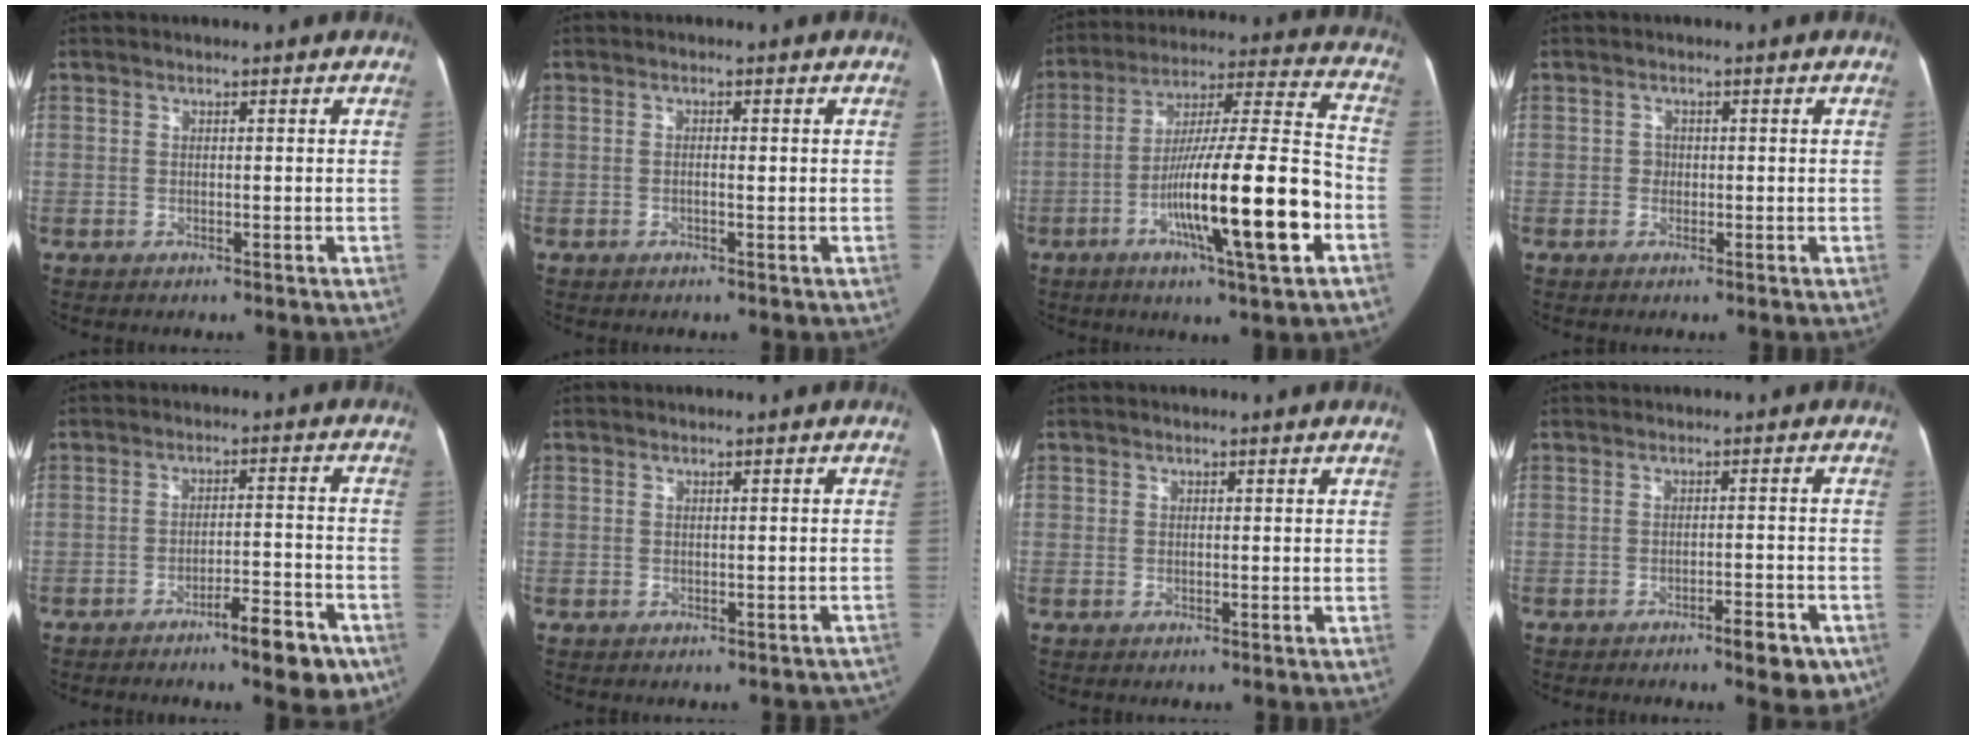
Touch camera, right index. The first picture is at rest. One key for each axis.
{"total": 0.9, "fx": -0.1, "fy": 0.3, "fz": 0.9, "tx": -0.013, "ty": 0.002, "tz": -0.005}
{"total": 19.5, "fx": -6.6, "fy": 1.0, "fz": 18.3, "tx": -0.292, "ty": 0.000, "tz": -0.104}
{"total": 1.2, "fx": -0.1, "fy": 1.1, "fz": 0.4, "tx": -0.006, "ty": 0.004, "tz": -0.002}
{"total": 7.7, "fx": -5.1, "fy": 1.1, "fz": 5.6, "tx": -0.072, "ty": 0.005, "tz": -0.073}
{"total": 3.0, "fx": -2.3, "fy": 2.0, "fz": 0.2, "tx": 0.010, "ty": 0.022, "tz": -0.028}
{"total": 0.5, "fx": 0.0, "fy": 0.5, "fz": -0.2, "tx": 0.012, "ty": 0.001, "tz": -0.003}
{"total": 4.9, "fx": -3.3, "fy": 1.1, "fz": 3.5, "tx": -0.033, "ty": -0.002, "tz": -0.041}